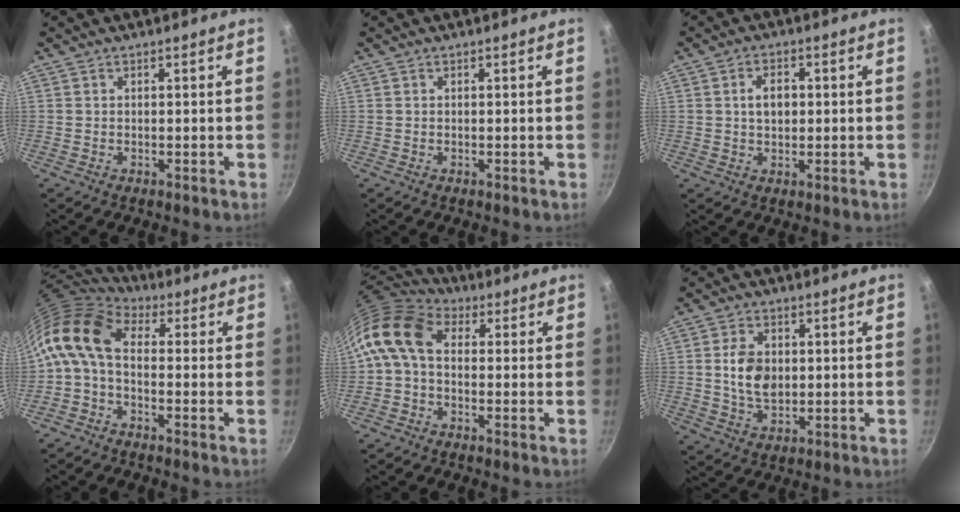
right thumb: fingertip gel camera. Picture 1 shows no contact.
{"total": 0.0}
{"total": 4.5, "force": [0.5, 3.0, 3.4], "torque": [-0.041, 0.008, 0.008]}
{"total": 10.8, "force": [-0.1, 6.5, 8.6], "torque": [-0.170, 0.026, -0.023]}
{"total": 10.8, "force": [0.8, 7.4, 7.9], "torque": [-0.149, 0.026, -0.006]}
{"total": 7.8, "force": [0.6, 5.3, 5.7], "torque": [-0.093, -0.006, 0.011]}